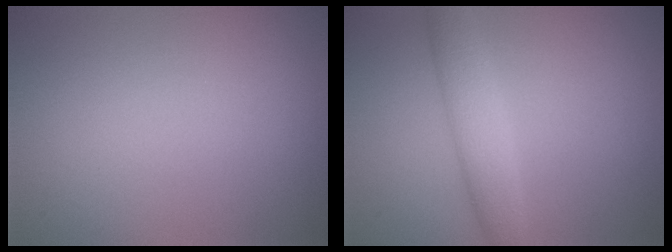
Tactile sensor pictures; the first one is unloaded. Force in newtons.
{"total": 3.4, "press": 3.4, "slide": 0.3}